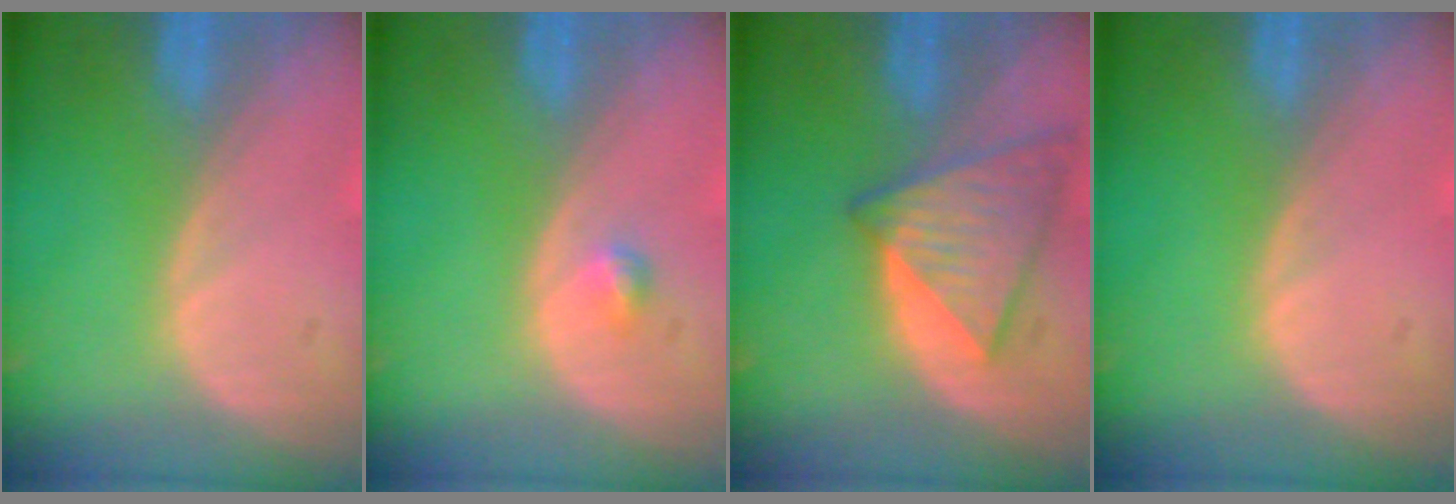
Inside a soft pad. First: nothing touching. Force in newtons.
{"total": 1.3, "press": 1.2, "slide": 0.1}
{"total": 7.6, "press": 7.3, "slide": 2.2}
{"total": 0.0}